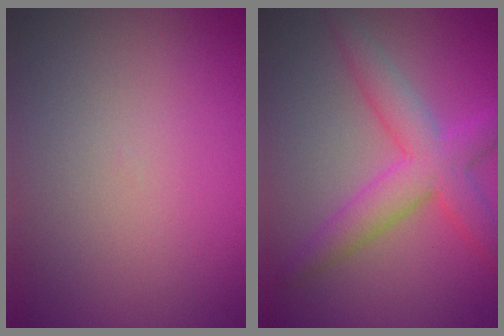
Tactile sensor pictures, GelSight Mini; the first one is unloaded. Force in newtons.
{"total": 5.1, "press": 5.1, "slide": 0.1}